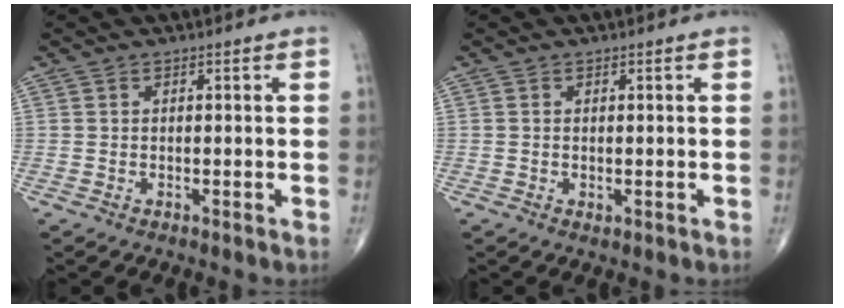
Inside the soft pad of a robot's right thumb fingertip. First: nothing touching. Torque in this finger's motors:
{"motor_torque": [-0.36, -0.07, -0.14, 0.02, -0.01]}